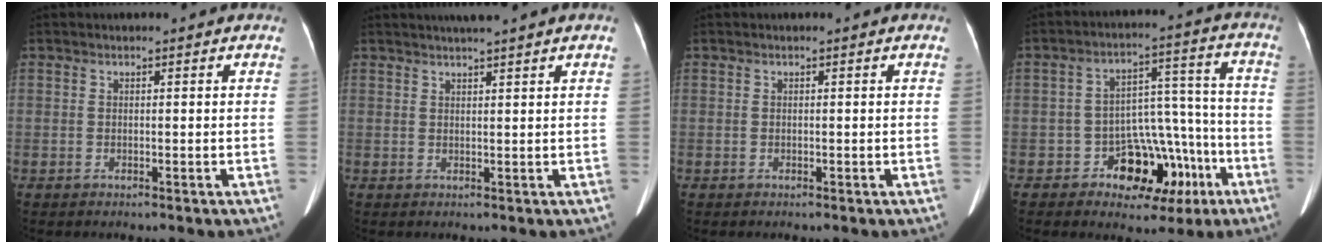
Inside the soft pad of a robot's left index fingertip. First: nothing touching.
{"total": 3.8, "force": [3.1, -0.6, 2.2], "torque": [-0.031, 0.019, 0.048]}
{"total": 0.0}
{"total": 11.1, "force": [-5.4, 7.1, 6.5], "torque": [-0.079, 0.042, -0.067]}